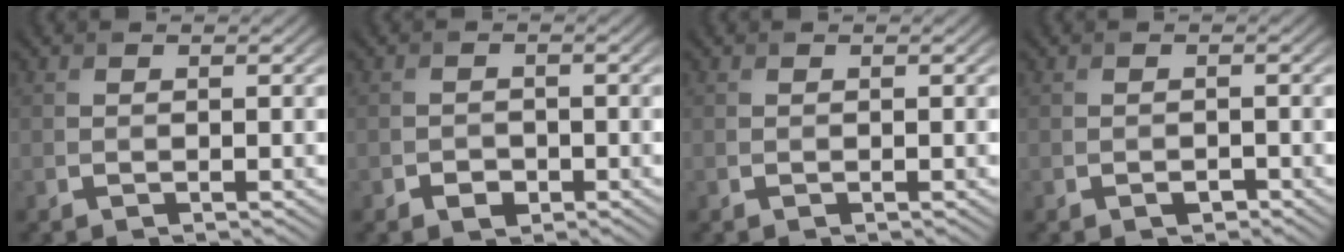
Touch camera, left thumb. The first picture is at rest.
{"total": 1.7, "force": [-0.9, 1.2, 0.7], "torque": [-0.010, -0.003, -0.017]}
{"total": 0.0}
{"total": 1.0, "force": [-0.6, 0.6, 0.5], "torque": [-0.007, -0.002, -0.009]}